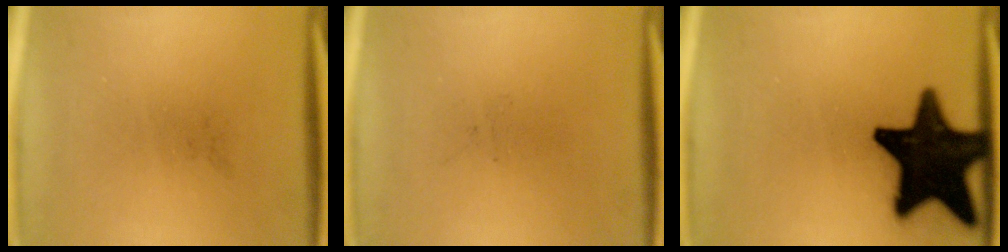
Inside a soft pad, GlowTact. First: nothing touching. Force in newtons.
{"total": 0.0}
{"total": 19.7}